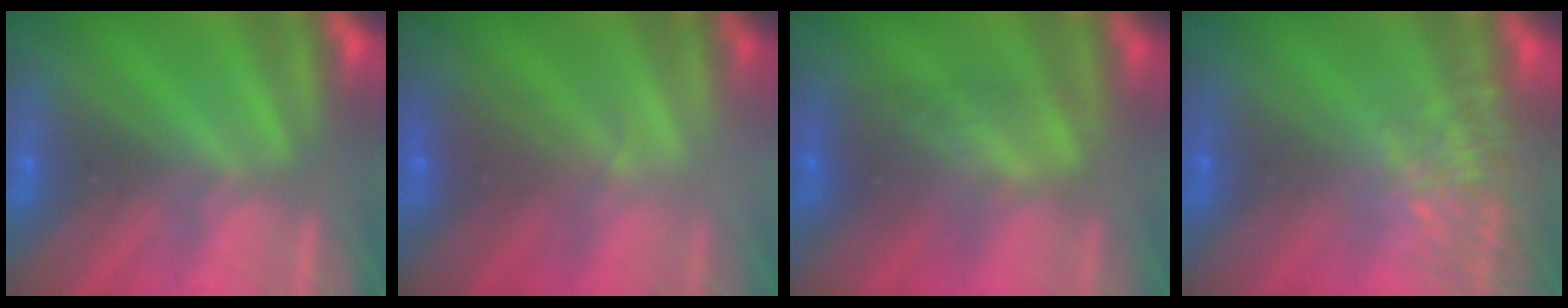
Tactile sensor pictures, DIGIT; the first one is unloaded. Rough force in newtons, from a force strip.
{"total": 2.1}
{"total": 3.5}
{"total": 7.1}